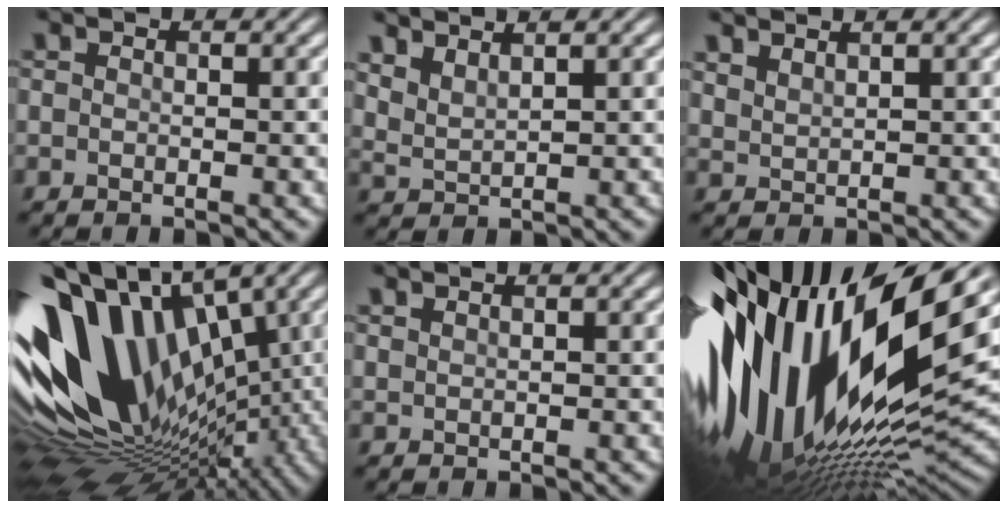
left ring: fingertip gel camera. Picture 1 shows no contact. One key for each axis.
{"total": 3.2, "fx": 2.8, "fy": 0.8, "fz": 1.4, "tx": -0.020, "ty": 0.007, "tz": 0.045}
{"total": 2.1, "fx": 1.9, "fy": 0.5, "fz": 0.7, "tx": -0.005, "ty": 0.003, "tz": 0.027}
{"total": 16.0, "fx": 0.1, "fy": 10.8, "fz": 11.8, "tx": -0.233, "ty": 0.018, "tz": -0.010}
{"total": 0.7, "fx": 0.7, "fy": 0.1, "fz": 0.2, "tx": -0.003, "ty": -0.001, "tz": 0.012}
{"total": 19.6, "fx": 1.6, "fy": 7.8, "fz": 17.9, "tx": -0.338, "ty": -0.030, "tz": 0.026}